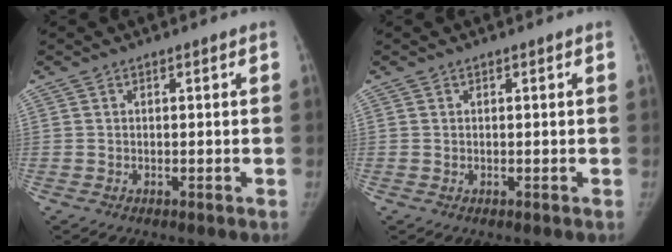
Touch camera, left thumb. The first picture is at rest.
{"total": 0.0}